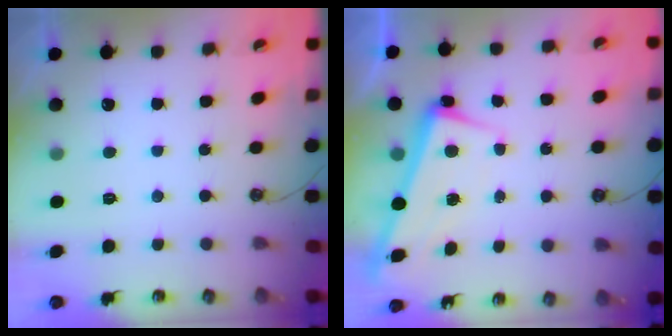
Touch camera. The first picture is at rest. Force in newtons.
{"total": 2.3, "press": 2.2, "slide": 0.8}